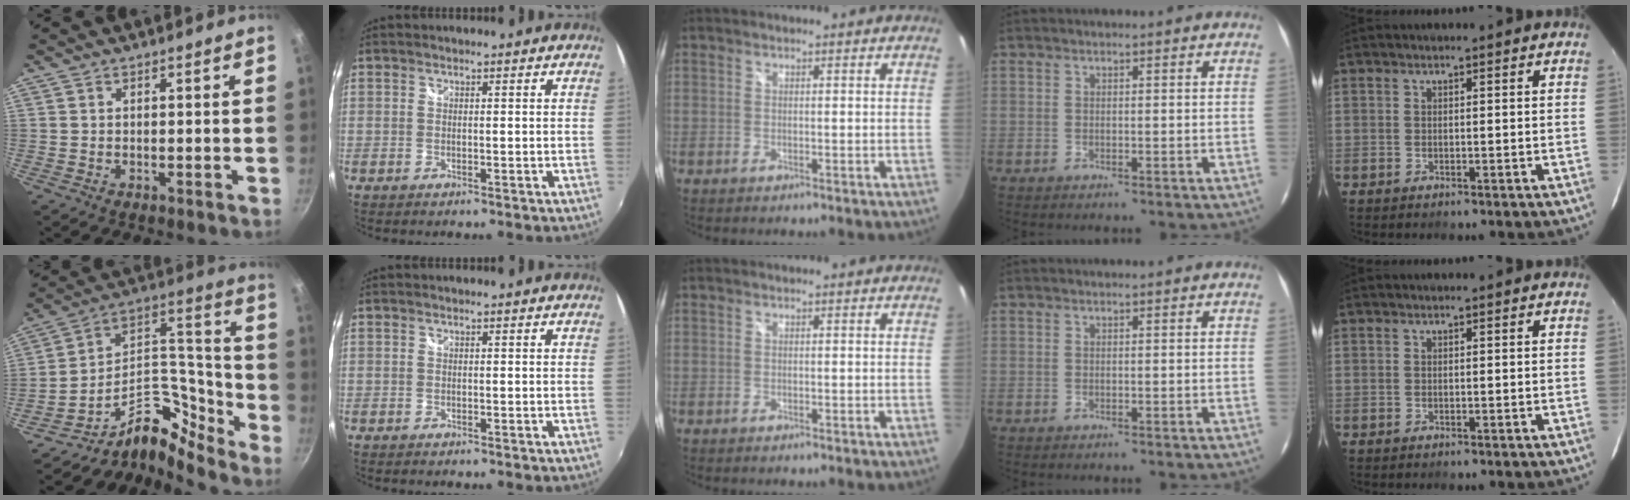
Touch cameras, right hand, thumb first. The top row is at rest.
{"thumb": {"total": 14.7, "force": [-13.0, 5.0, 4.4], "torque": [-0.011, 0.143, -0.241]}, "index": {"total": 0.8, "force": [-0.7, 0.3, 0.2], "torque": [-0.007, -0.002, -0.014]}}